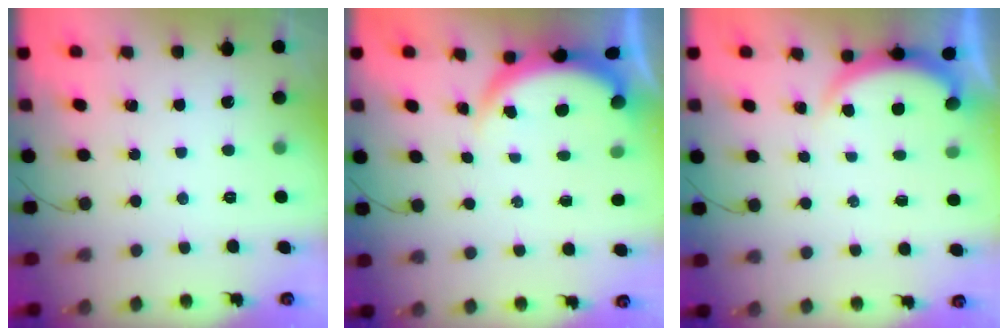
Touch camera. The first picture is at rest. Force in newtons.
{"total": 3.8, "press": 3.8, "slide": 0.2}
{"total": 1.8, "press": 1.8, "slide": 0.5}